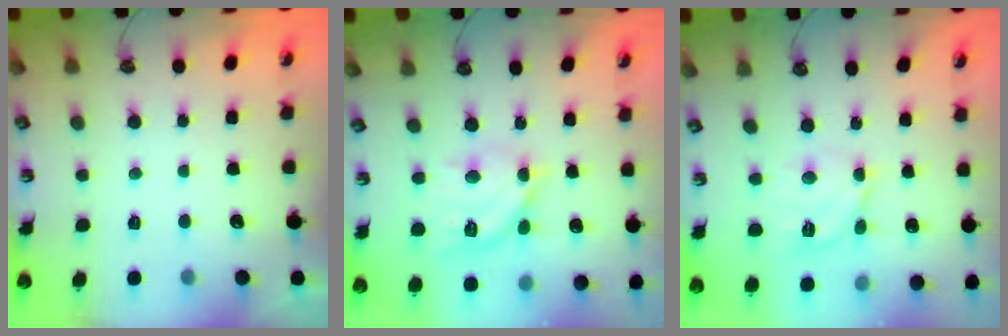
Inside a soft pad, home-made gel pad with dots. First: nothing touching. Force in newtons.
{"total": 14.8, "press": 14.8, "slide": 0.9}
{"total": 12.1, "press": 12.0, "slide": 1.4}